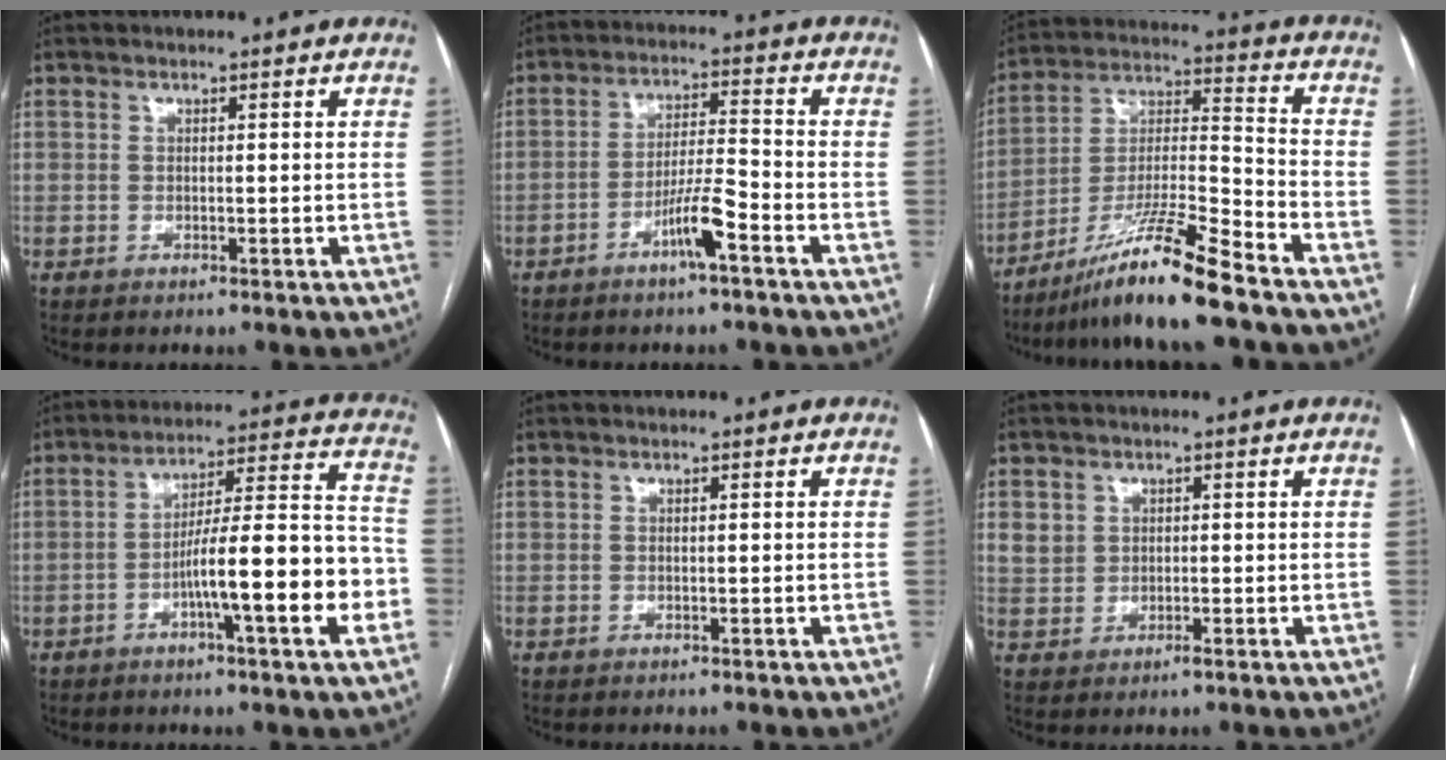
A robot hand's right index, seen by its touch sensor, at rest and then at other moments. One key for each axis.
{"total": 6.2, "fx": -3.5, "fy": 0.2, "fz": 5.1, "tx": -0.097, "ty": 0.003, "tz": -0.065}
{"total": 13.8, "fx": -10.4, "fy": -0.6, "fz": 9.0, "tx": -0.171, "ty": -0.011, "tz": -0.187}
{"total": 15.3, "fx": -4.8, "fy": 1.1, "fz": 14.5, "tx": -0.214, "ty": 0.018, "tz": -0.073}
{"total": 0.0}
{"total": 2.9, "fx": 0.8, "fy": 2.6, "fz": 1.1, "tx": -0.021, "ty": 0.004, "tz": 0.017}